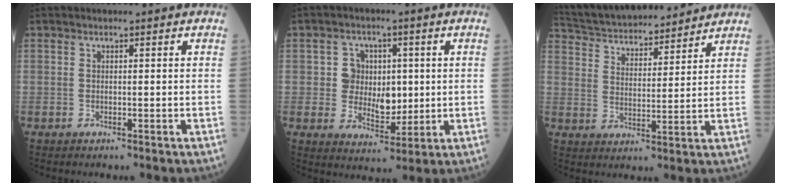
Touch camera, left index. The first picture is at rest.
{"total": 6.4, "force": [1.2, 5.6, 3.0], "torque": [-0.046, 0.008, 0.025]}
{"total": 18.5, "force": [17.1, 3.5, 6.3], "torque": [-0.116, 0.031, 0.269]}